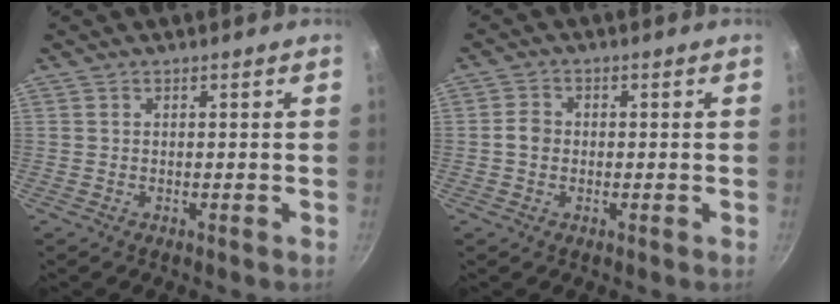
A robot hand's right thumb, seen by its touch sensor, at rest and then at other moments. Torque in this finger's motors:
{"motor_torque": [0.09, 0.54, 0.62, -0.50, 0.02]}